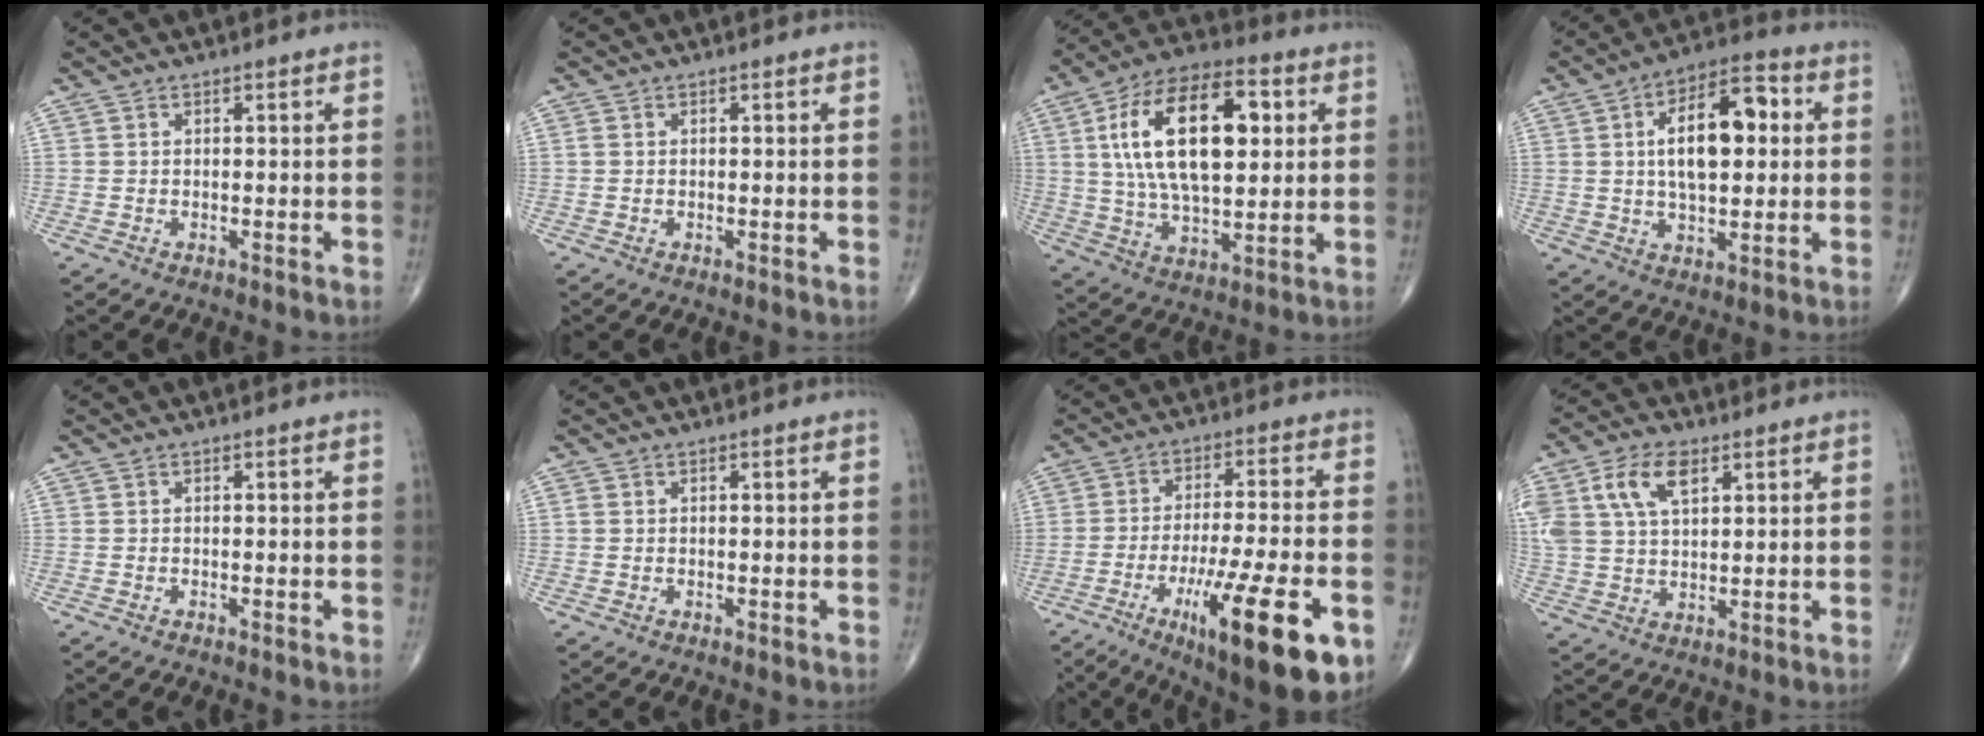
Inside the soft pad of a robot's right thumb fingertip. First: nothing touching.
{"total": 0.5, "force": [0.0, 0.4, 0.3], "torque": [-0.006, 0.001, -0.001]}
{"total": 22.5, "force": [5.0, 11.2, 18.9], "torque": [-0.315, 0.004, 0.079]}
{"total": 14.7, "force": [2.3, 7.3, 12.5], "torque": [-0.182, 0.016, 0.032]}
{"total": 0.0}
{"total": 0.5, "force": [0.1, 0.4, 0.3], "torque": [-0.004, 0.001, -0.001]}
{"total": 20.7, "force": [-8.4, 4.5, 18.3], "torque": [-0.271, 0.005, -0.123]}
{"total": 11.3, "force": [4.8, 6.4, 8.0], "torque": [-0.157, 0.000, 0.094]}